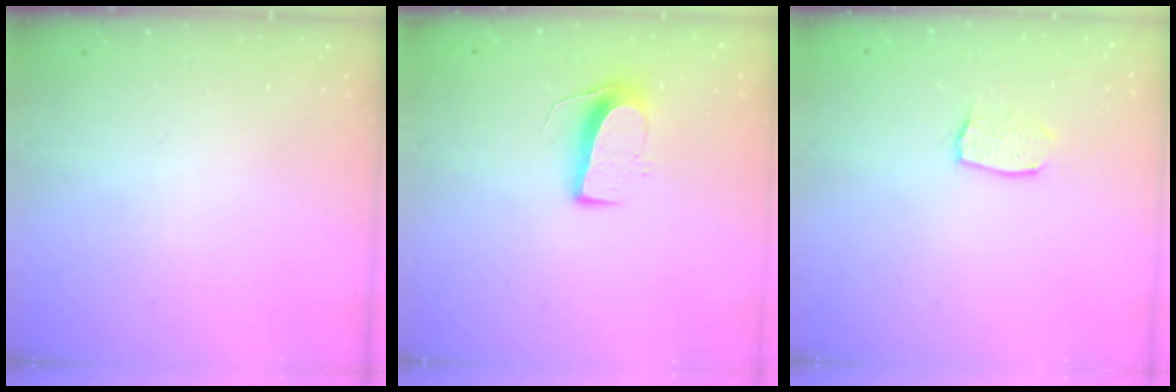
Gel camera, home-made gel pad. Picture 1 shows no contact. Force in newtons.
{"total": 9.3, "press": 9.3, "slide": 0.5}
{"total": 6.0, "press": 6.0, "slide": 0.3}